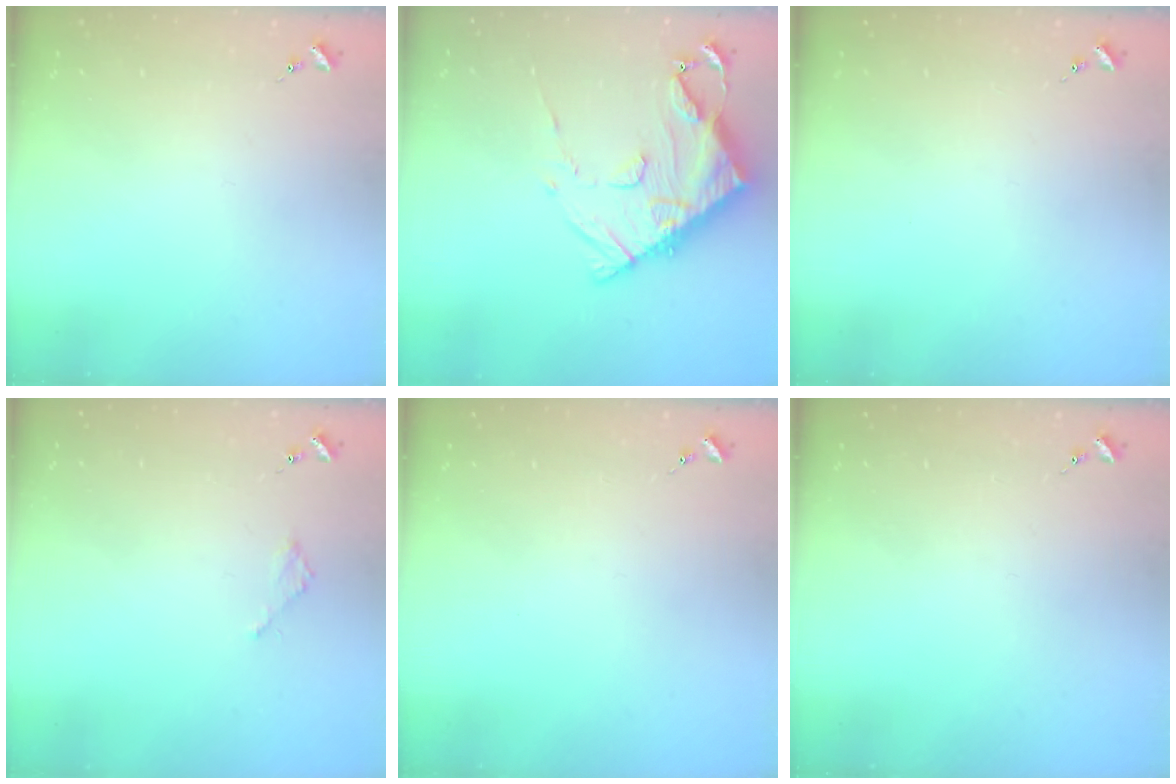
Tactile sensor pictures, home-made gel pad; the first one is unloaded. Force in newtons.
{"total": 16.0, "press": 16.0, "slide": 1.2}
{"total": 0.0}
{"total": 2.1, "press": 2.1, "slide": 0.2}
{"total": 0.0}
{"total": 0.0}